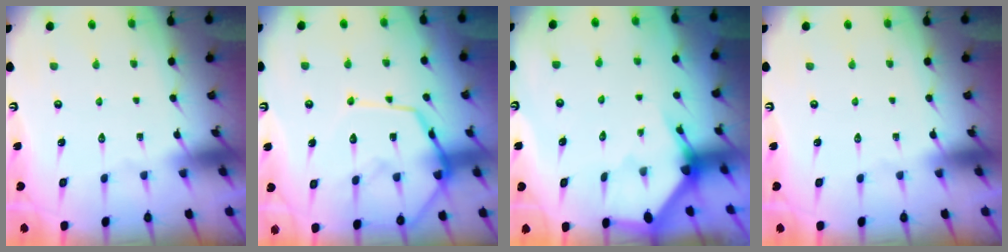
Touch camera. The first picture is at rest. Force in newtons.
{"total": 13.7, "press": 13.7, "slide": 1.3}
{"total": 2.4, "press": 2.4, "slide": 0.2}
{"total": 0.0}